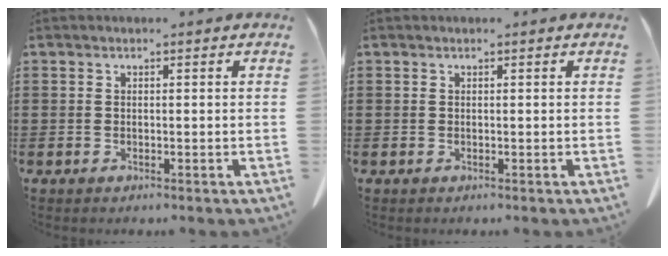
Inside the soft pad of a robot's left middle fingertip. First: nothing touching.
{"total": 0.0}